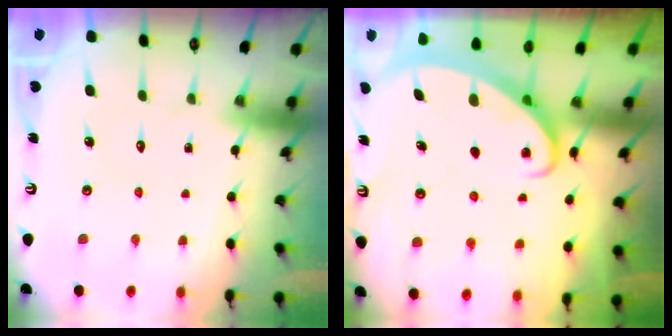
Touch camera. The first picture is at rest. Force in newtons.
{"total": 2.6, "press": 2.6, "slide": 0.3}